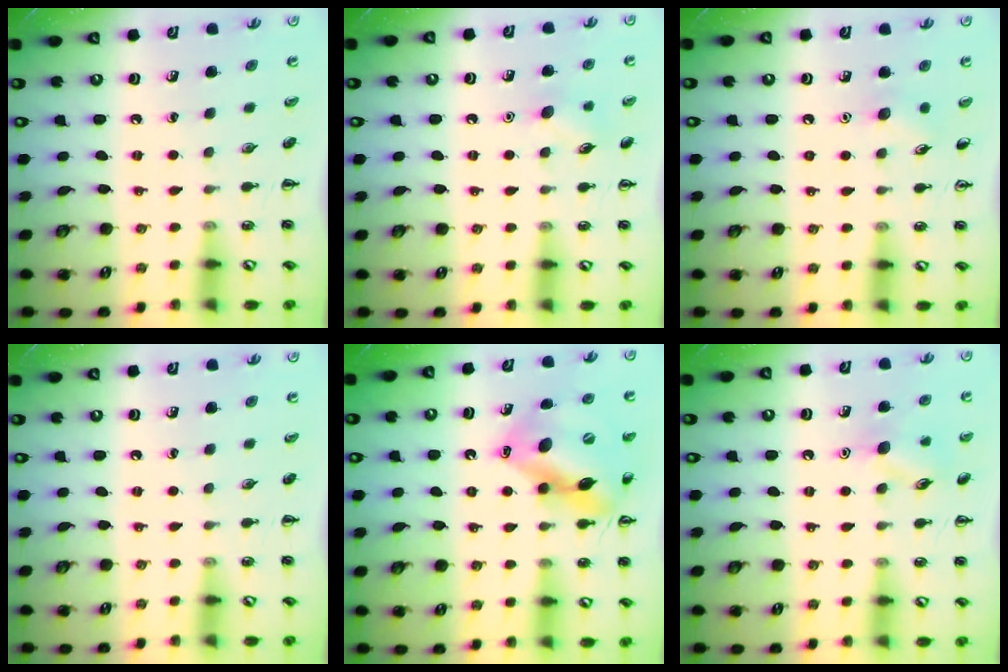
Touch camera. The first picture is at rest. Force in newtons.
{"total": 7.5, "press": 7.2, "slide": 2.1}
{"total": 4.8, "press": 4.5, "slide": 1.5}
{"total": 0.0}
{"total": 15.2, "press": 14.8, "slide": 3.3}
{"total": 8.8, "press": 8.7, "slide": 1.0}